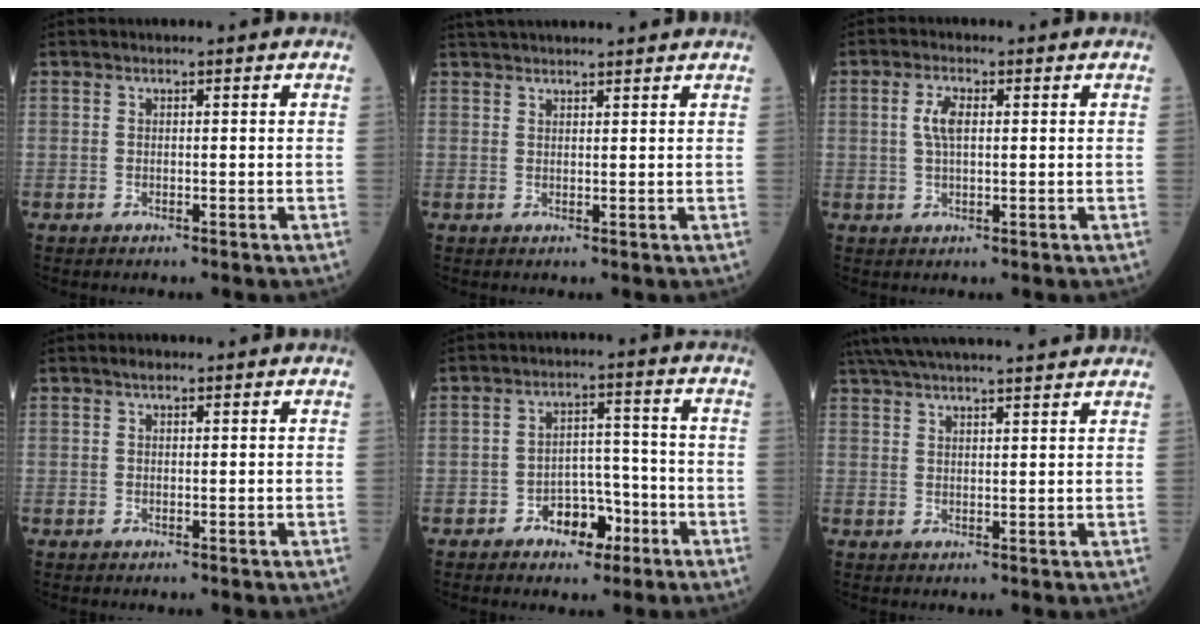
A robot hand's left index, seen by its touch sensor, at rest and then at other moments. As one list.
[{"total": 7.6, "force": [7.1, 0.5, 2.8], "torque": [-0.042, 0.037, 0.099]}, {"total": 3.4, "force": [0.6, 1.2, 3.1], "torque": [-0.070, 0.007, 0.011]}, {"total": 0.7, "force": [0.4, 0.2, 0.4], "torque": [-0.011, 0.005, 0.006]}, {"total": 6.1, "force": [-3.5, 3.6, 3.5], "torque": [-0.053, 0.020, -0.056]}, {"total": 16.5, "force": [14.8, 0.9, 7.3], "torque": [-0.131, 0.043, 0.216]}]